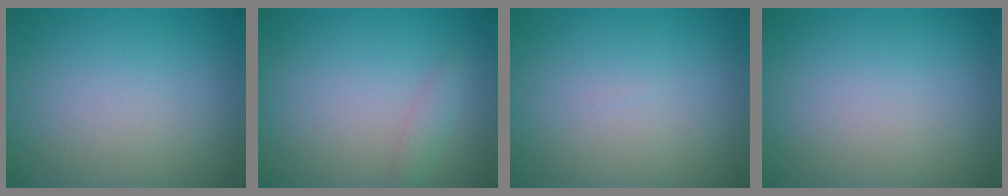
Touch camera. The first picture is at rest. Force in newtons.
{"total": 1.3, "press": 1.3, "slide": 0.0}
{"total": 0.0}
{"total": 0.0}